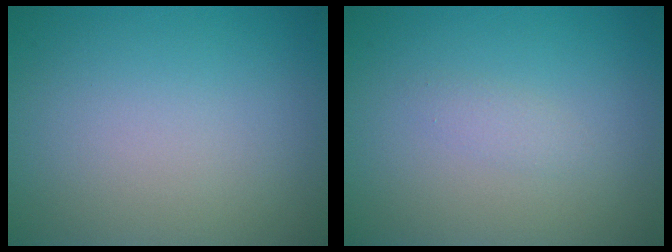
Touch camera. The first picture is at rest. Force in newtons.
{"total": 0.9, "press": 0.9, "slide": 0.0}